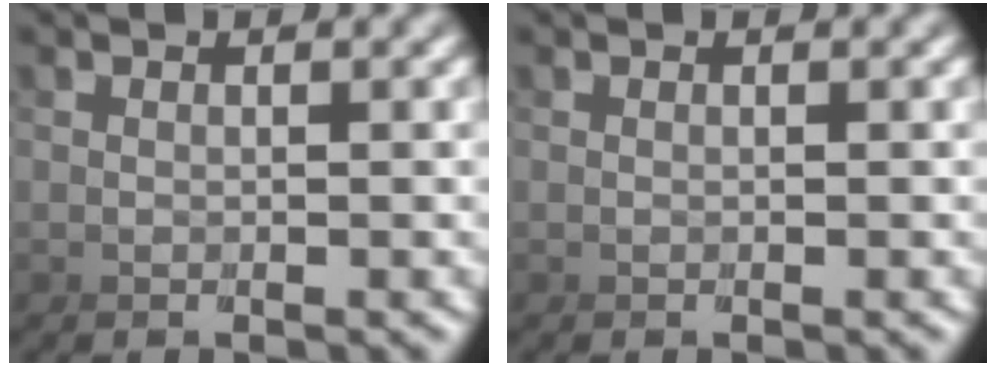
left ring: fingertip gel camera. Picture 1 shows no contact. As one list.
[{"total": 0.0}]